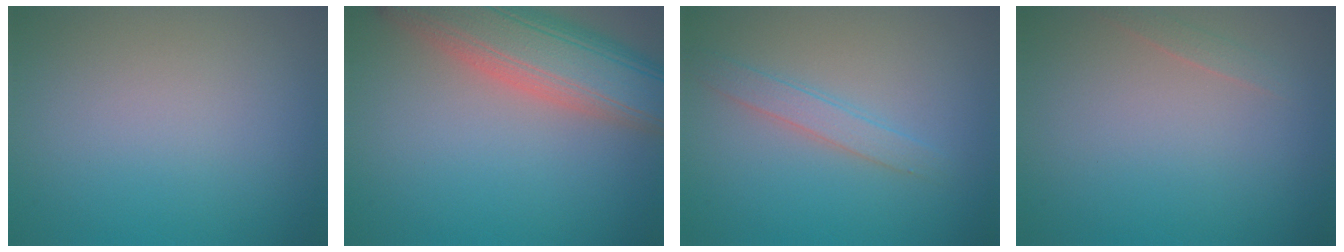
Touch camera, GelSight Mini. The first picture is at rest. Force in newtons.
{"total": 10.3, "press": 10.3, "slide": 0.5}
{"total": 2.0, "press": 2.0, "slide": 0.1}
{"total": 0.9, "press": 0.9, "slide": 0.0}